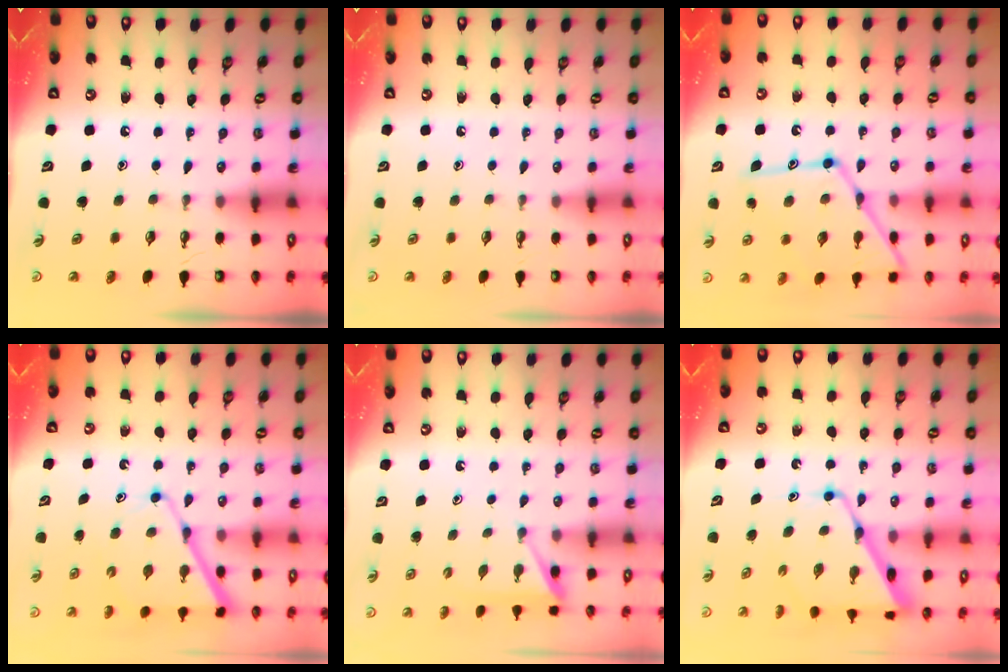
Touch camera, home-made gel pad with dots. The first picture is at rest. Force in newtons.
{"total": 0.0}
{"total": 16.8, "press": 16.7, "slide": 1.5}
{"total": 11.5, "press": 11.5, "slide": 1.0}
{"total": 4.6, "press": 4.6, "slide": 0.4}
{"total": 12.7, "press": 12.7, "slide": 0.8}